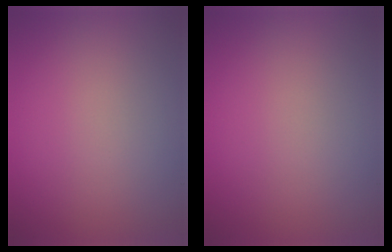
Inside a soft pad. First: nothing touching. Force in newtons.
{"total": 0.0}